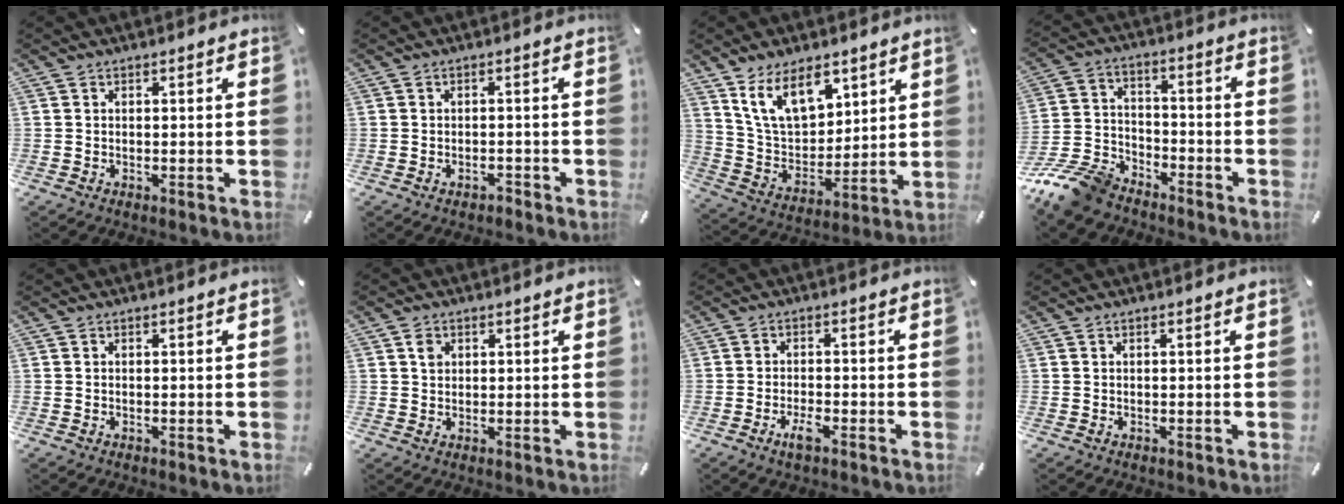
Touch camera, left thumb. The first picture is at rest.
{"total": 1.4, "force": [-1.1, 0.7, 0.4], "torque": [-0.009, 0.004, -0.023]}
{"total": 14.1, "force": [8.8, 8.3, 7.1], "torque": [-0.145, -0.037, 0.168]}
{"total": 13.4, "force": [-11.2, 5.6, 4.9], "torque": [-0.098, 0.064, -0.210]}
{"total": 0.0}
{"total": 2.2, "force": [0.8, 1.8, 0.9], "torque": [-0.003, -0.002, 0.011]}
{"total": 3.2, "force": [-2.0, 1.0, 2.3], "torque": [-0.049, 0.005, -0.039]}
{"total": 0.0}